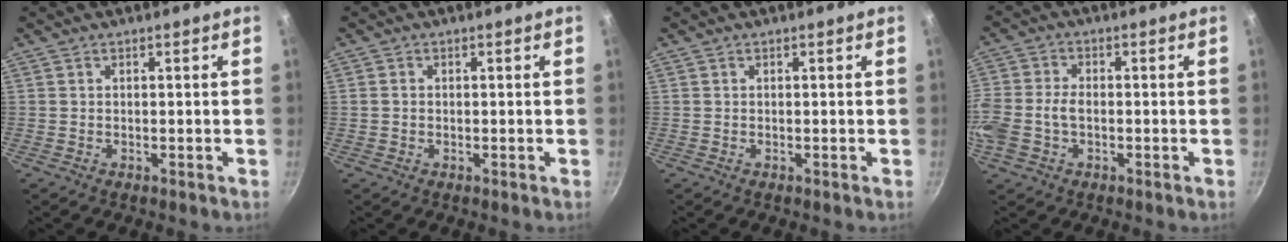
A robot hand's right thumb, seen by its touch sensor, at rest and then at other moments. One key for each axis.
{"total": 1.0, "fx": -0.1, "fy": 0.9, "fz": 0.5, "tx": -0.008, "ty": 0.004, "tz": -0.003}
{"total": 0.0}
{"total": 8.8, "fx": -2.0, "fy": 5.9, "fz": 6.2, "tx": -0.140, "ty": 0.017, "tz": -0.049}